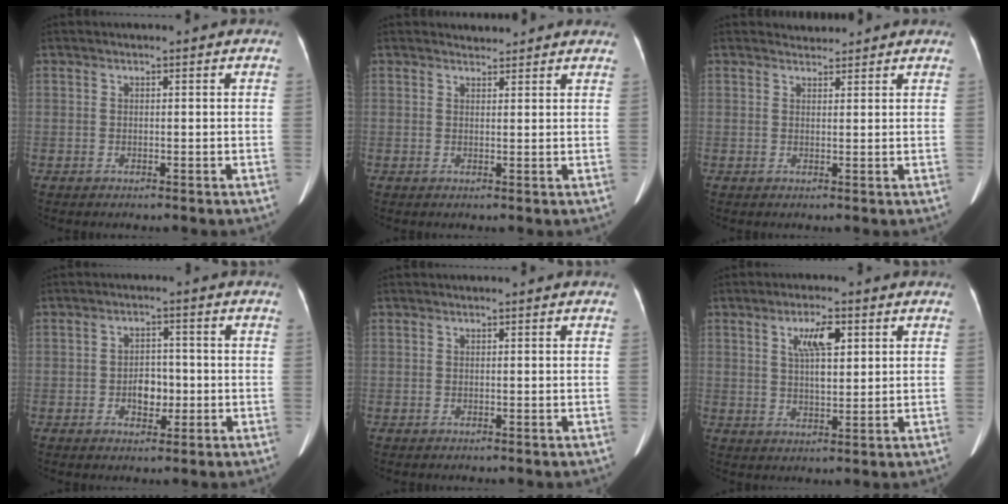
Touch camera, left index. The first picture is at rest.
{"total": 3.0, "force": [2.9, 0.8, 0.0], "torque": [-0.003, 0.012, 0.030]}
{"total": 1.8, "force": [1.8, 0.4, -0.3], "torque": [-0.004, 0.009, 0.029]}
{"total": 3.9, "force": [-0.9, 2.6, 2.7], "torque": [-0.042, 0.008, -0.011]}
{"total": 0.0}
{"total": 5.9, "force": [2.4, 1.6, 5.2], "torque": [-0.099, 0.006, 0.045]}